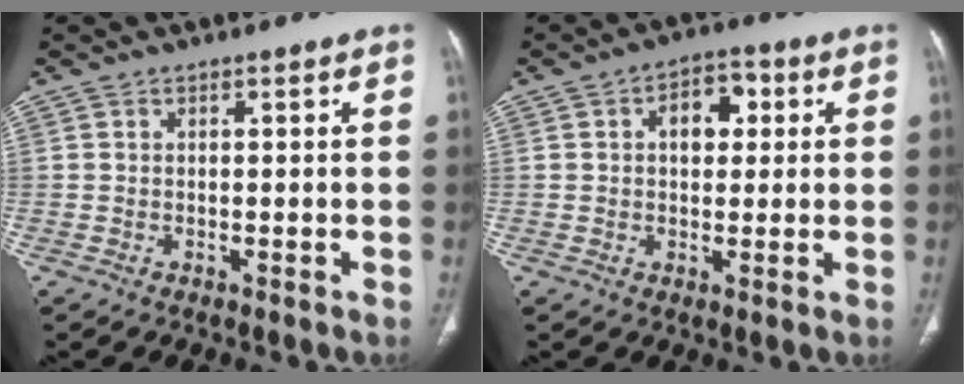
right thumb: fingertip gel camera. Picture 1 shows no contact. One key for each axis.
{"total": 6.9, "fx": 1.6, "fy": 4.5, "fz": 5.0, "tx": -0.048, "ty": 0.010, "tz": 0.019}